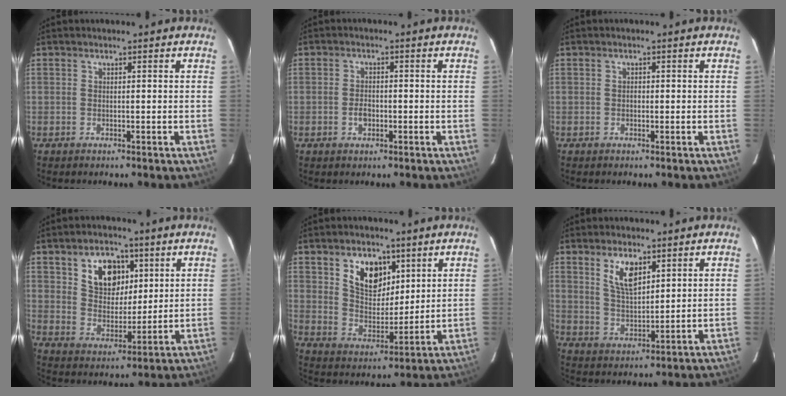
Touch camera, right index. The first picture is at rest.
{"total": 2.7, "force": [-0.9, 1.9, 1.7], "torque": [-0.033, 0.003, -0.016]}
{"total": 0.5, "force": [-0.1, 0.5, 0.2], "torque": [-0.001, 0.001, -0.003]}
{"total": 10.6, "force": [4.5, 7.3, 6.2], "torque": [-0.110, 0.011, 0.087]}
{"total": 10.4, "force": [5.1, 6.7, 6.1], "torque": [-0.104, 0.003, 0.099]}
{"total": 7.2, "force": [3.8, 3.1, 5.2], "torque": [-0.094, 0.000, 0.079]}